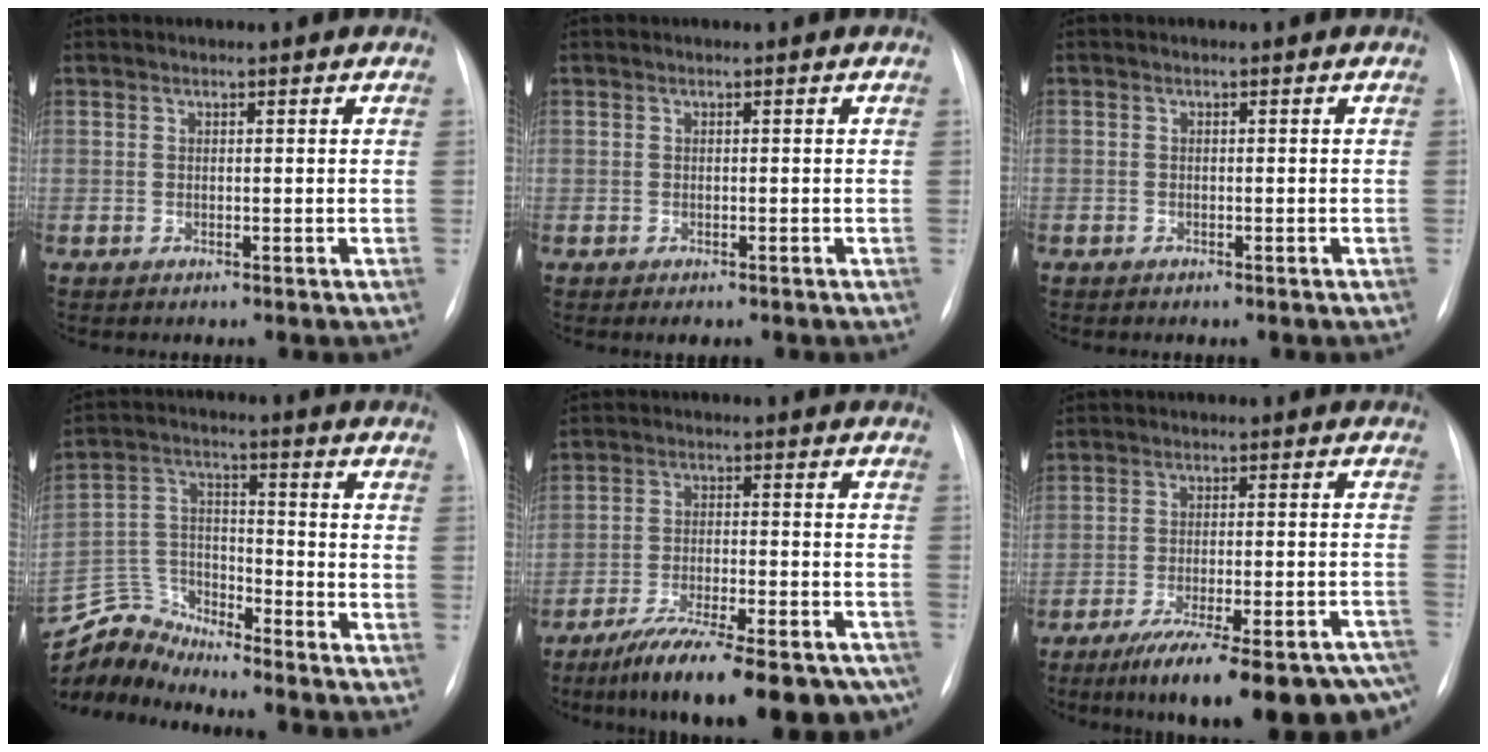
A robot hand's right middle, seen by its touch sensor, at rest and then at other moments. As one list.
[{"total": 1.6, "force": [-1.1, 0.9, 0.8], "torque": [-0.009, 0.000, -0.010]}, {"total": 0.7, "force": [-0.5, 0.5, 0.0], "torque": [-0.004, 0.004, -0.008]}, {"total": 8.9, "force": [-8.9, 0.2, -1.1], "torque": [0.018, 0.028, -0.173]}, {"total": 21.1, "force": [-16.7, 4.9, 11.9], "torque": [-0.128, 0.000, -0.242]}, {"total": 23.6, "force": [-18.4, 3.8, 14.2], "torque": [-0.133, 0.000, -0.249]}]